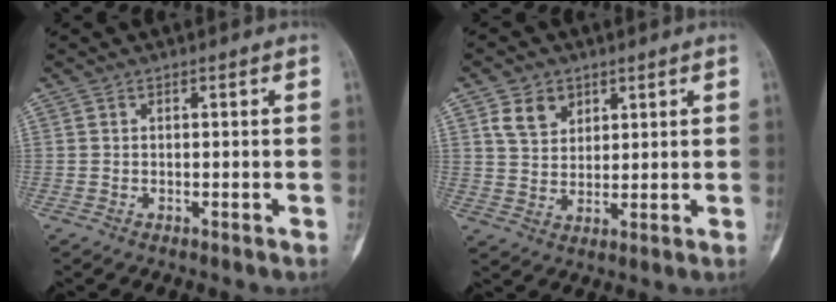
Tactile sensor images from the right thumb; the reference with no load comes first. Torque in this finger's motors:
{"motor_torque": [-0.61, 0.61, 0.10, -0.10, 0.06]}